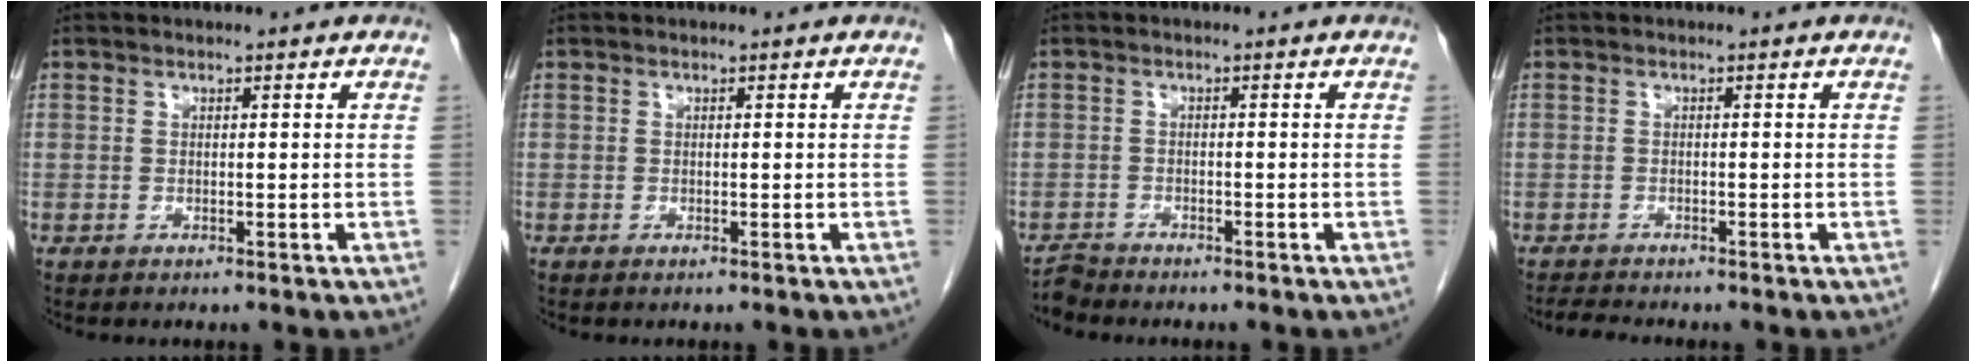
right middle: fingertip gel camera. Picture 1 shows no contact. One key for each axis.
{"total": 0.0}
{"total": 1.7, "fx": -1.7, "fy": 0.0, "fz": -0.3, "tx": 0.005, "ty": -0.008, "tz": -0.030}
{"total": 1.9, "fx": -1.9, "fy": -0.1, "fz": 0.4, "tx": -0.012, "ty": -0.009, "tz": -0.032}